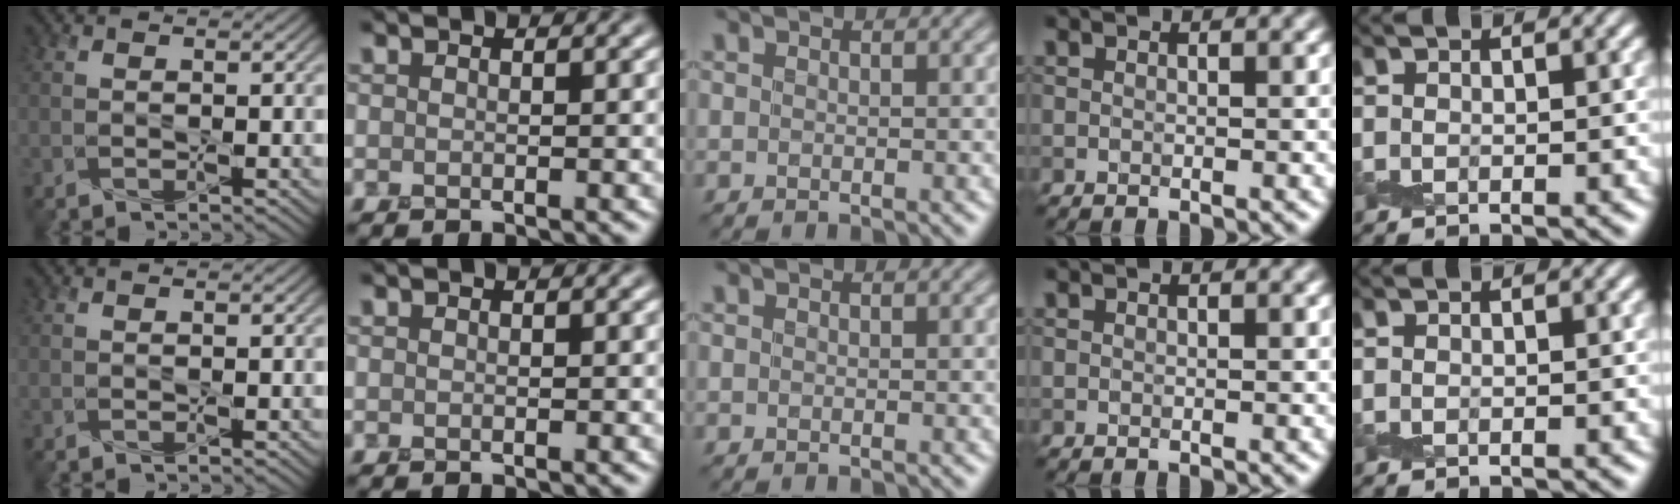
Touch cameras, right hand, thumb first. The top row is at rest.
{}